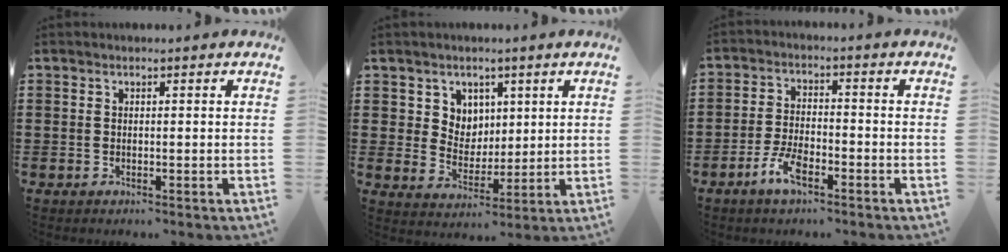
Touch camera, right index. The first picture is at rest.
{"total": 5.2, "force": [2.8, 4.4, 0.0], "torque": [-0.028, 0.005, 0.053]}
{"total": 5.2, "force": [-3.2, 1.9, 3.7], "torque": [-0.087, 0.004, -0.066]}